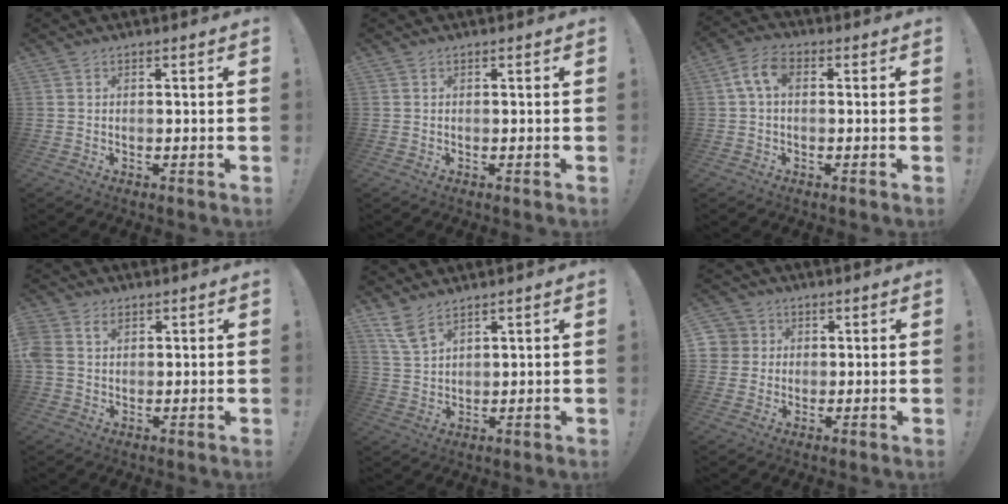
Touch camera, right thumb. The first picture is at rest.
{"total": 0.0}
{"total": 6.6, "force": [1.1, 3.9, 5.2], "torque": [-0.112, 0.008, 0.021]}
{"total": 4.9, "force": [1.9, 3.6, 2.6], "torque": [-0.047, -0.003, 0.036]}
{"total": 6.4, "force": [4.9, 2.1, 3.6], "torque": [-0.068, -0.023, 0.094]}
{"total": 5.2, "force": [1.2, 5.1, 0.7], "torque": [-0.012, -0.007, 0.021]}